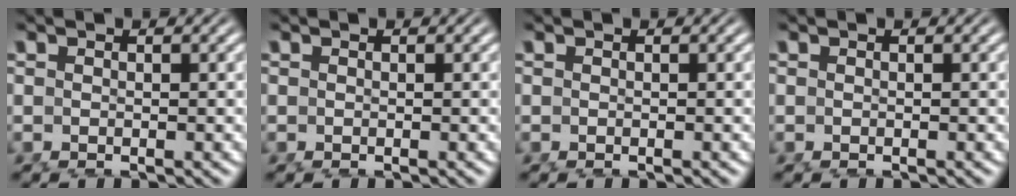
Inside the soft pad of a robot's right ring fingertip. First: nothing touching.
{"total": 0.0}
{"total": 0.0}
{"total": 0.0}